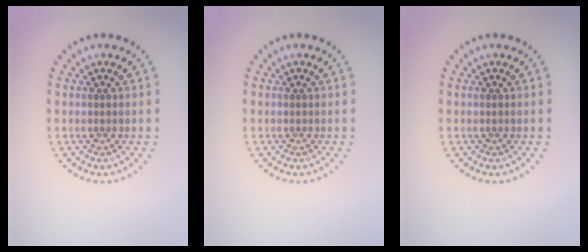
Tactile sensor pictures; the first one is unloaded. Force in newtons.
{"total": 0.0}
{"total": 0.0}